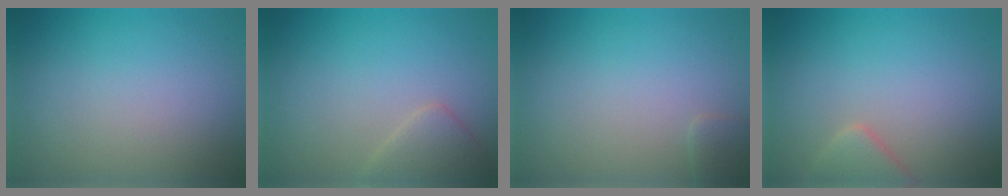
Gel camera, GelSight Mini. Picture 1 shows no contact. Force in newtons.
{"total": 2.2, "press": 2.2, "slide": 0.2}
{"total": 0.8, "press": 0.8, "slide": 0.0}
{"total": 2.3, "press": 2.3, "slide": 0.2}